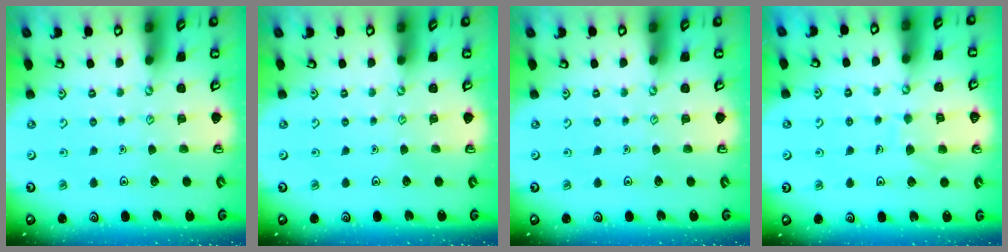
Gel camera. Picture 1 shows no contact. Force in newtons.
{"total": 0.0}
{"total": 0.0}
{"total": 6.6, "press": 6.6, "slide": 0.6}